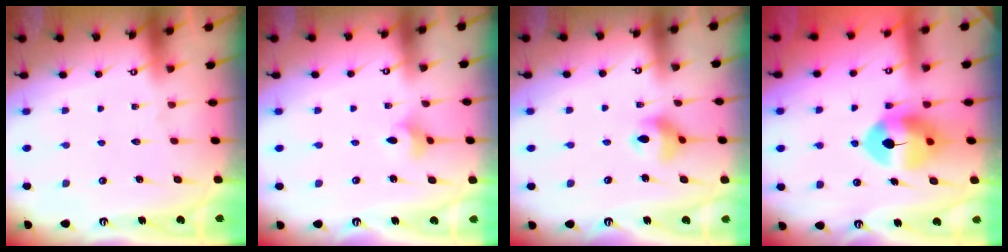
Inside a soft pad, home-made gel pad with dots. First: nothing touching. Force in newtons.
{"total": 3.1, "press": 3.1, "slide": 0.2}
{"total": 9.2, "press": 8.6, "slide": 3.2}
{"total": 9.5, "press": 9.3, "slide": 1.8}